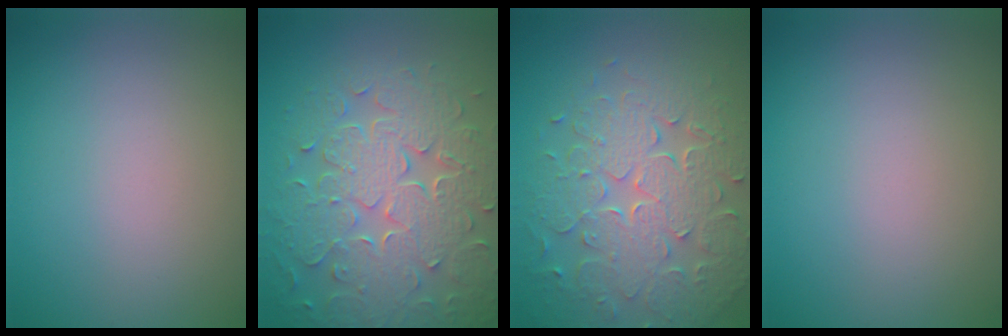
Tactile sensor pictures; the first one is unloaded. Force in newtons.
{"total": 8.7, "press": 6.3, "slide": 6.0}
{"total": 8.3, "press": 6.0, "slide": 5.8}
{"total": 0.0}